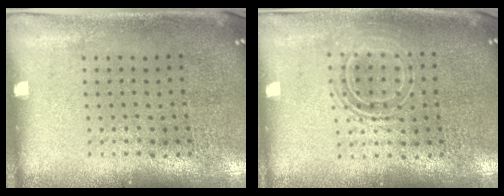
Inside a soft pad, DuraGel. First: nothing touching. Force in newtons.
{"total": 1.6, "press": 1.2, "slide": 1.0}